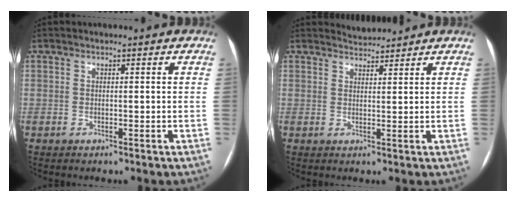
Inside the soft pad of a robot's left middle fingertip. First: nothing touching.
{"total": 2.3, "force": [2.3, -0.1, -0.5], "torque": [-0.003, 0.004, 0.043]}